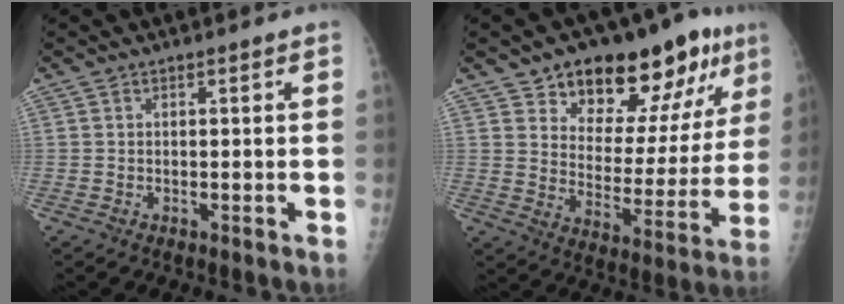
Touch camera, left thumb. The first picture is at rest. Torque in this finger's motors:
{"motor_torque": [0.37, 0.47, -0.14, -0.27, 0.10]}